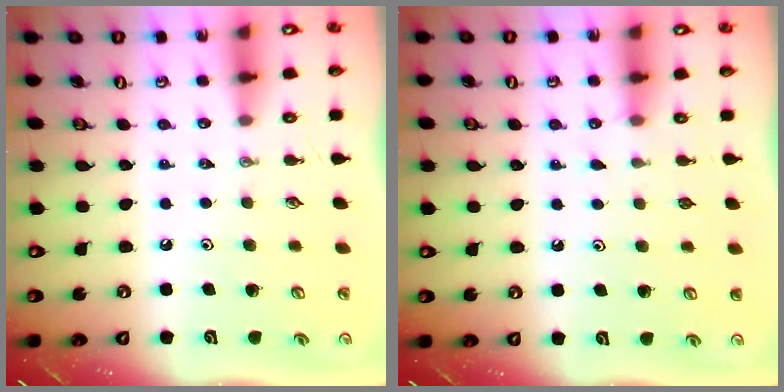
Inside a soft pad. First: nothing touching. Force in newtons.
{"total": 1.7, "press": 1.6, "slide": 0.2}